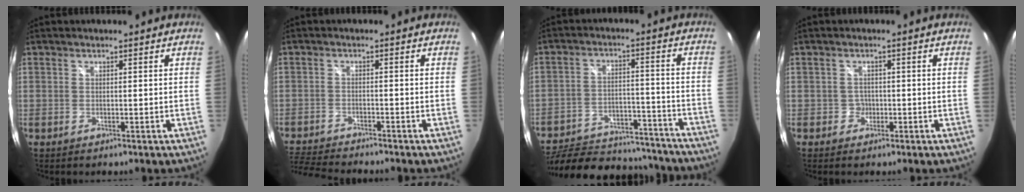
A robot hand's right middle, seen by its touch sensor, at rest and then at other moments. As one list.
[{"total": 8.5, "force": [-8.0, 0.6, 2.8], "torque": [-0.083, -0.016, -0.146]}, {"total": 26.8, "force": [-22.1, 10.2, 11.2], "torque": [-0.226, -0.001, -0.288]}, {"total": 2.0, "force": [-0.8, 1.9, 0.0], "torque": [0.000, 0.004, -0.011]}]